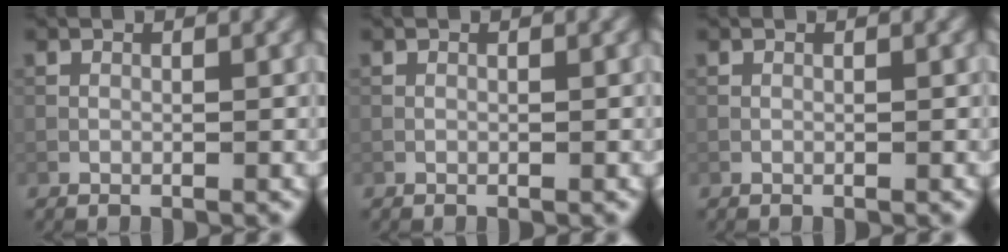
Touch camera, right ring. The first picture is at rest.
{"total": 0.0}
{"total": 0.0}